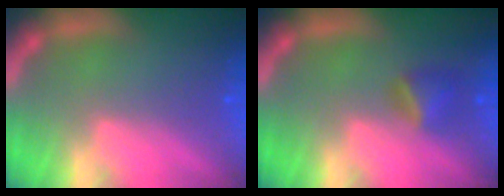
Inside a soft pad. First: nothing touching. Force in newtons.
{"total": 2.4}